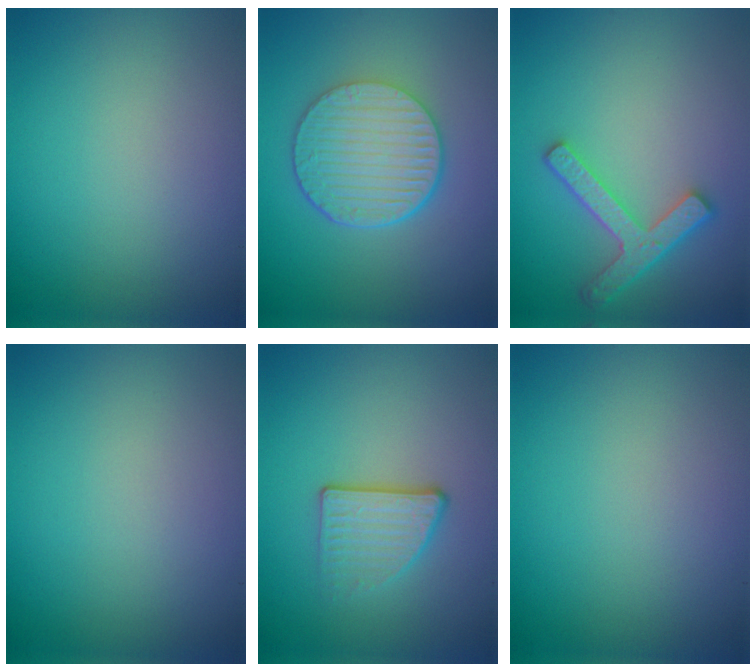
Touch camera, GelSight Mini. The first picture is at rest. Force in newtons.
{"total": 6.3, "press": 4.7, "slide": 4.3}
{"total": 4.2, "press": 3.3, "slide": 2.5}
{"total": 0.0}
{"total": 3.0, "press": 2.3, "slide": 1.9}
{"total": 0.0}